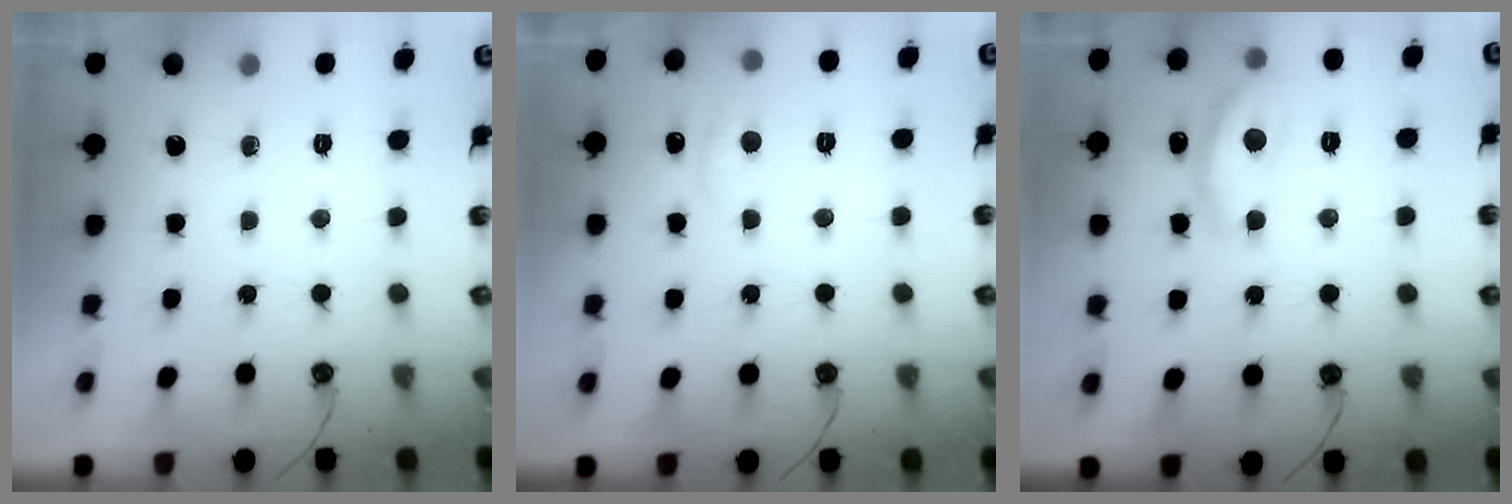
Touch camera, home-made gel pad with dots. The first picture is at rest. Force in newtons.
{"total": 1.4, "press": 1.0, "slide": 0.9}
{"total": 8.1, "press": 8.0, "slide": 0.6}